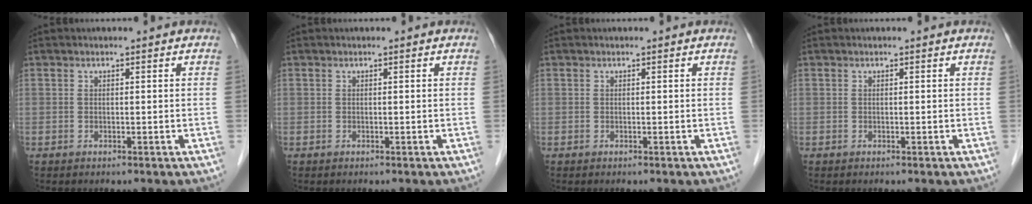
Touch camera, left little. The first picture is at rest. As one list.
[{"total": 0.0}, {"total": 0.0}, {"total": 0.0}]